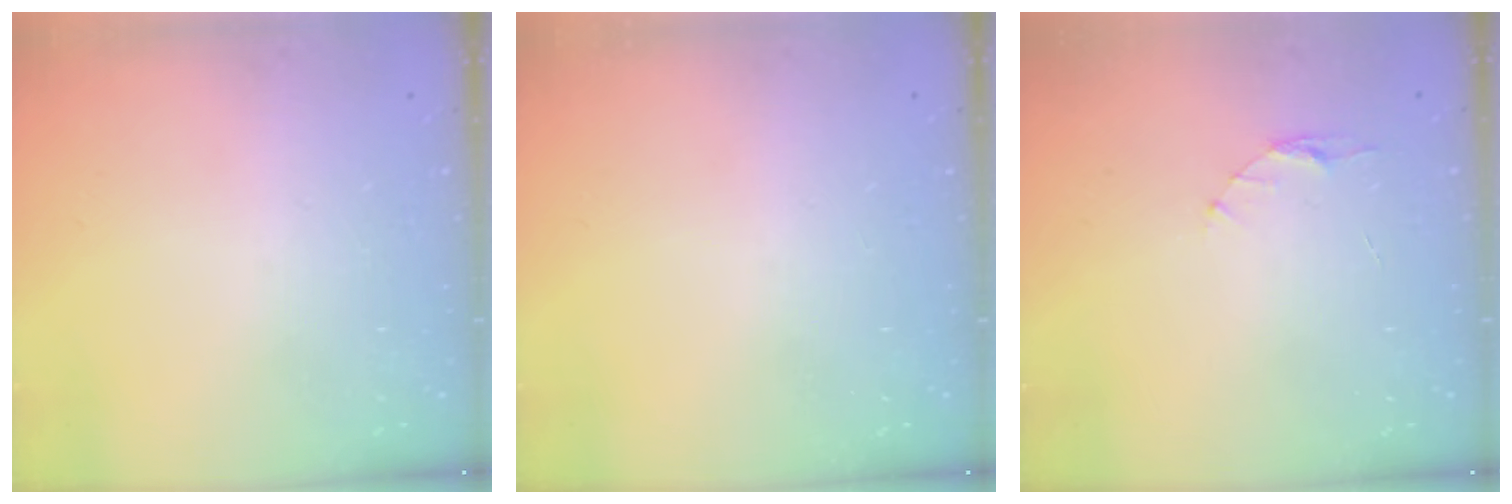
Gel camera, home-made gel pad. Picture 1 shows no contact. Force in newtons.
{"total": 0.0}
{"total": 3.5, "press": 3.5, "slide": 0.3}